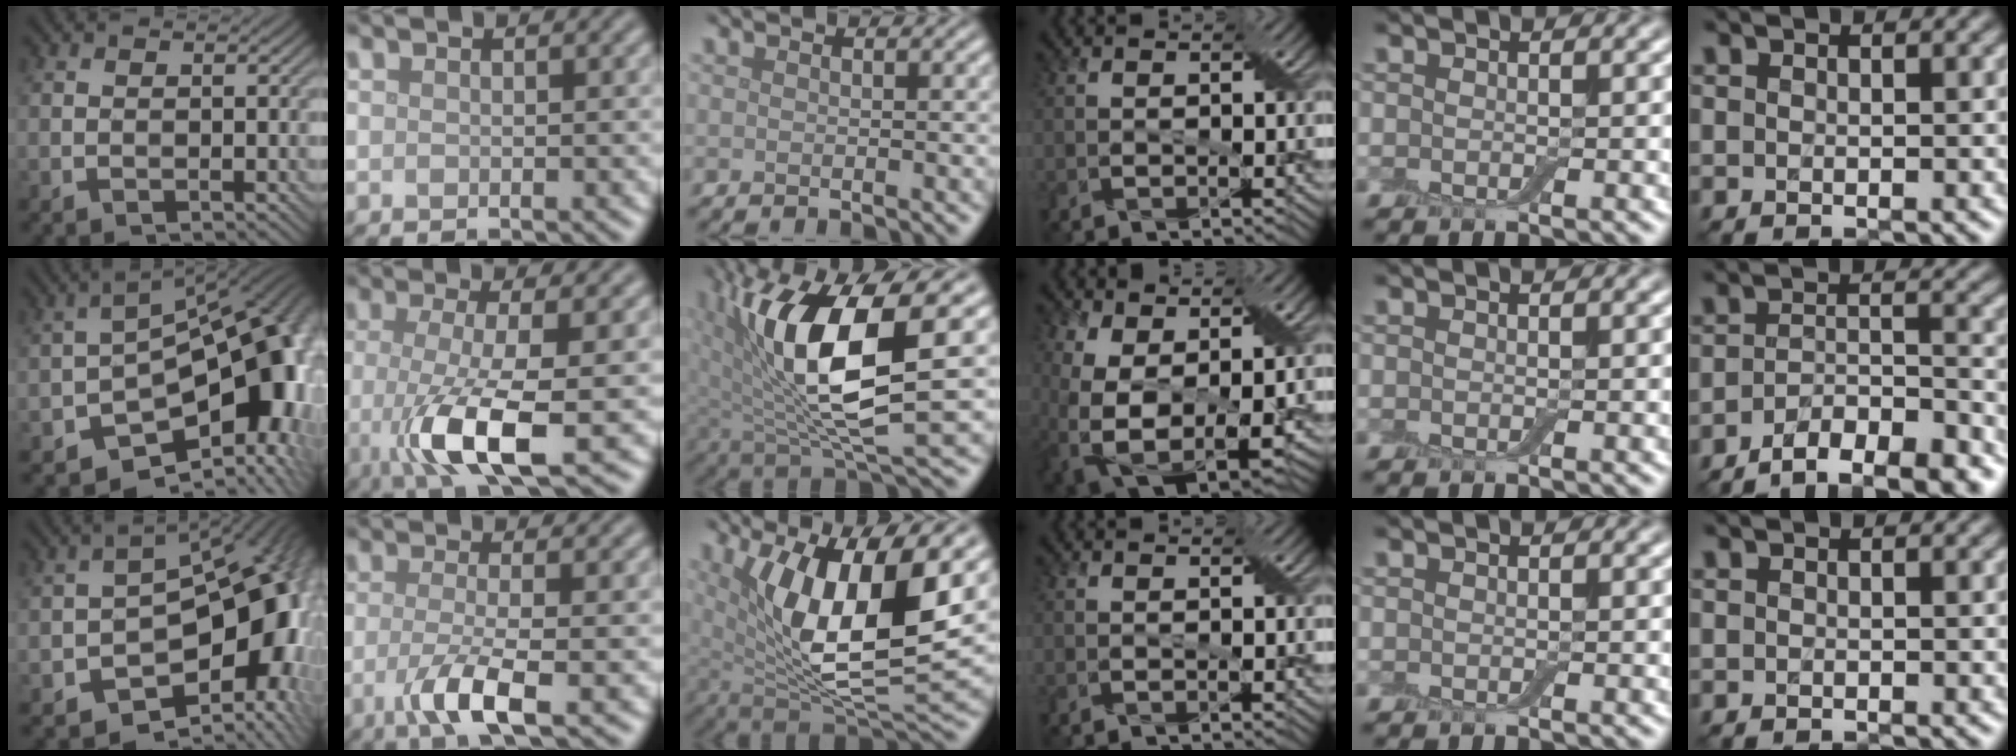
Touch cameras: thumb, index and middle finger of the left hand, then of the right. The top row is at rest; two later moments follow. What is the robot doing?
{"motion": "extract", "object": "backpack"}